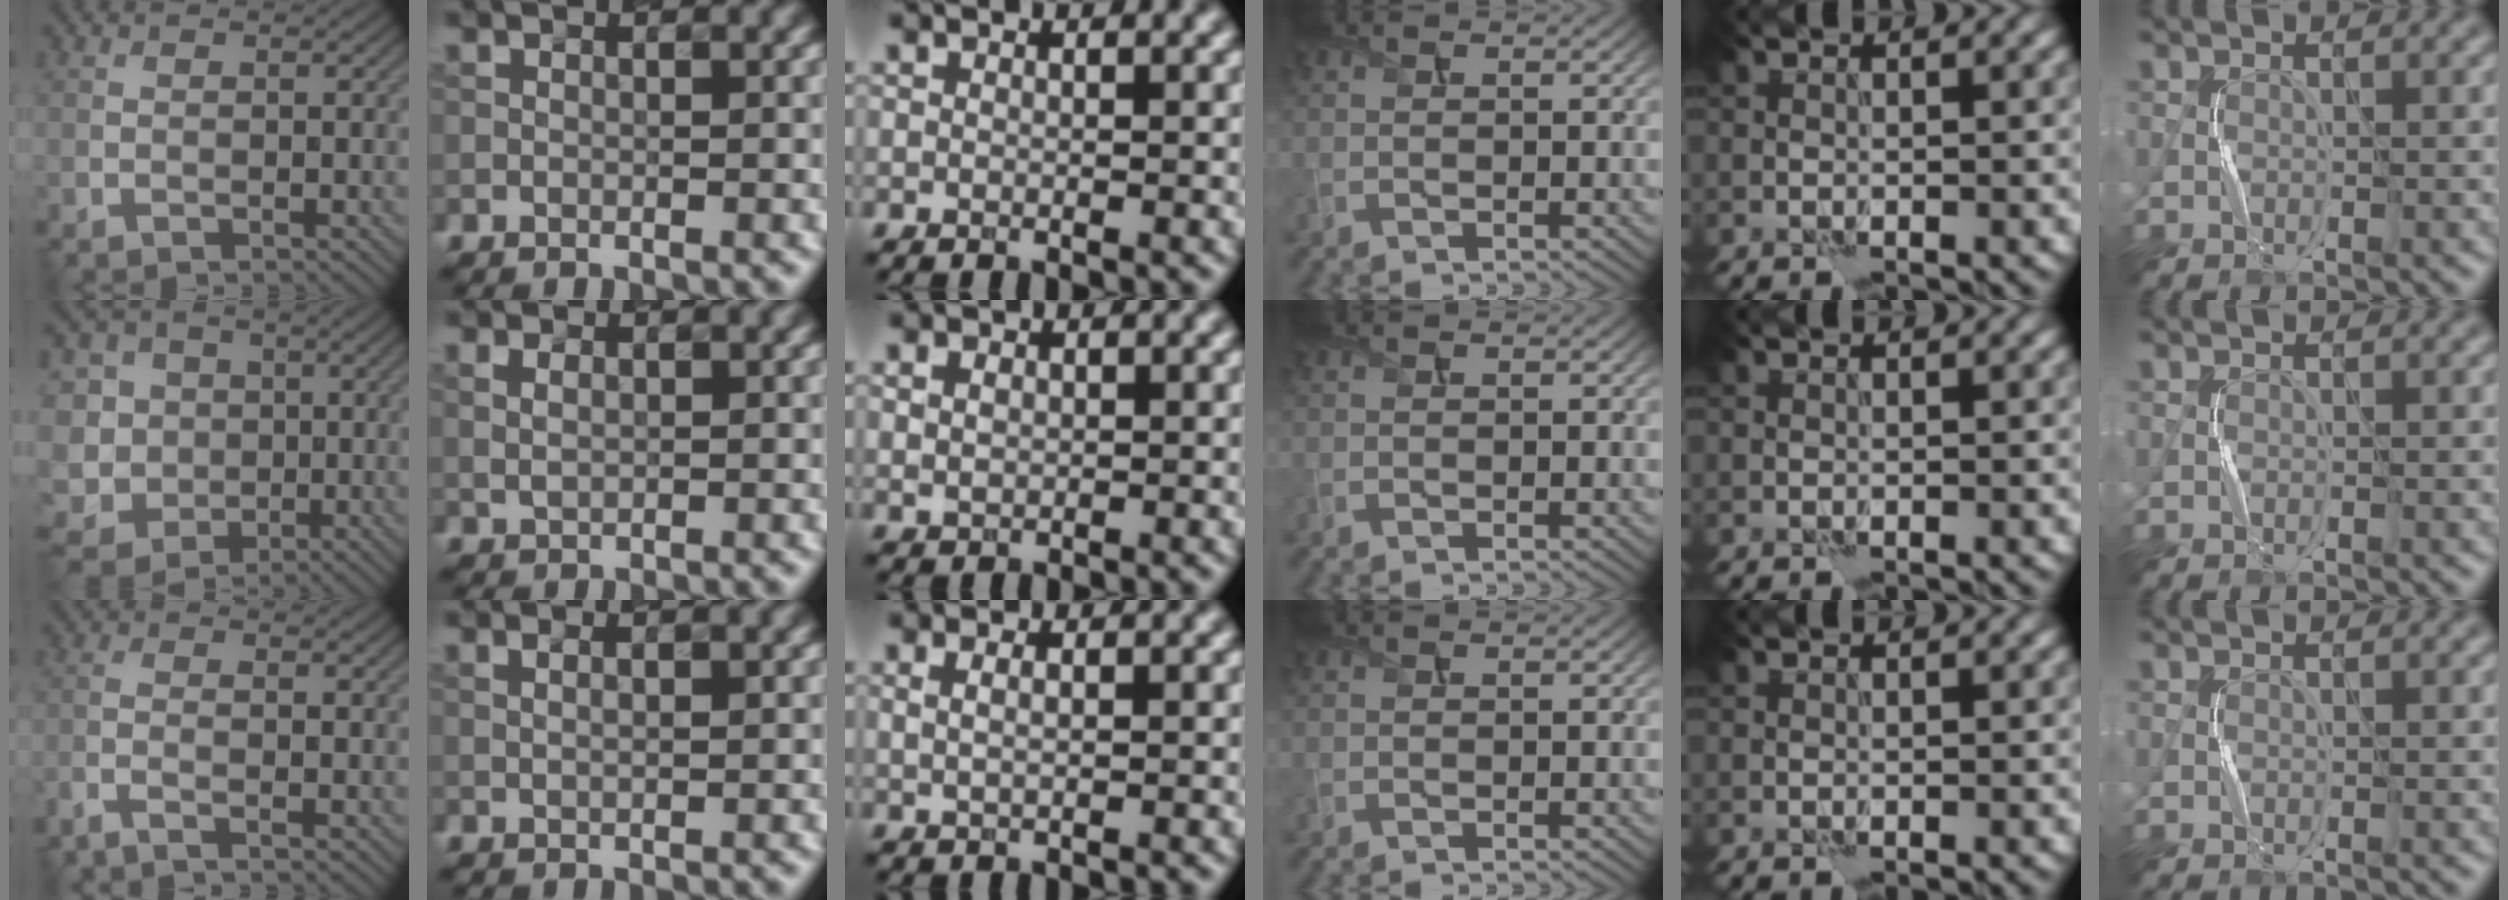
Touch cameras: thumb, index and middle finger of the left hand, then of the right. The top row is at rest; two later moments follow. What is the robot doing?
{"motion": "squeeze", "object": "sponge"}